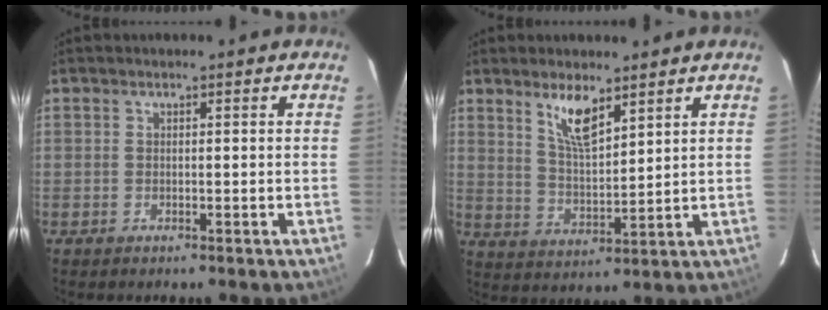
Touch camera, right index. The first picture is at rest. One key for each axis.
{"total": 7.5, "fx": 4.9, "fy": 2.2, "fz": 5.1, "tx": -0.094, "ty": -0.002, "tz": 0.101}